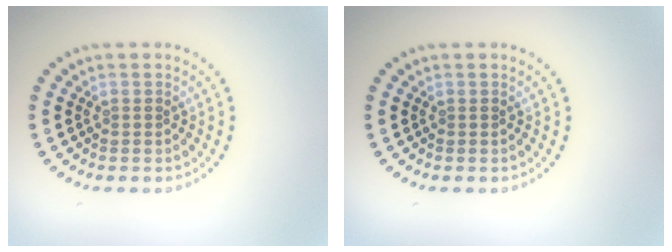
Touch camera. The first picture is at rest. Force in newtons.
{"total": 0.0}